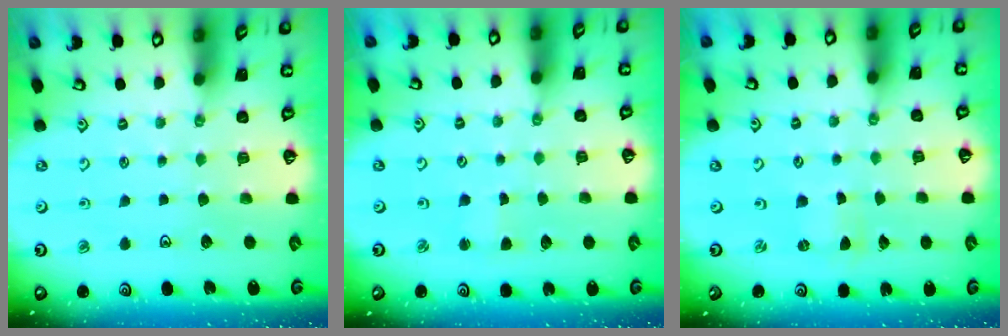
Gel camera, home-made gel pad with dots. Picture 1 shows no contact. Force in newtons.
{"total": 1.8, "press": 1.7, "slide": 0.3}
{"total": 0.0}